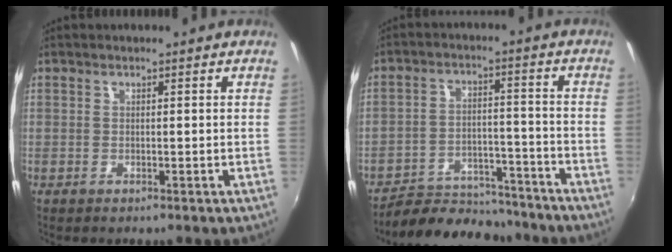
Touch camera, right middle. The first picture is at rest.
{"total": 13.5, "force": [-12.1, 4.5, 3.9], "torque": [-0.088, 0.012, -0.174]}